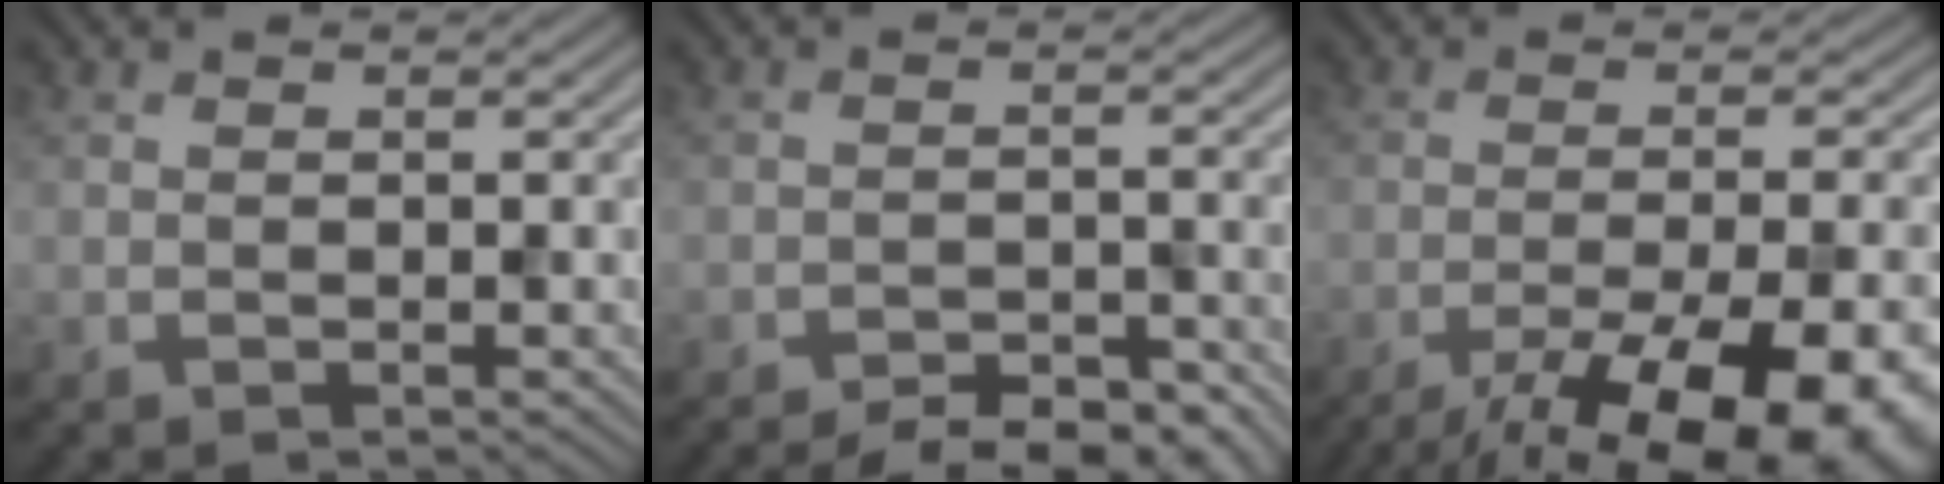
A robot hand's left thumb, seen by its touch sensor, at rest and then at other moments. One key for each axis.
{"total": 5.8, "fx": -5.2, "fy": 1.3, "fz": 2.3, "tx": -0.041, "ty": 0.000, "tz": -0.075}
{"total": 15.8, "fx": -10.7, "fy": 4.2, "fz": 10.9, "tx": -0.159, "ty": -0.030, "tz": -0.145}